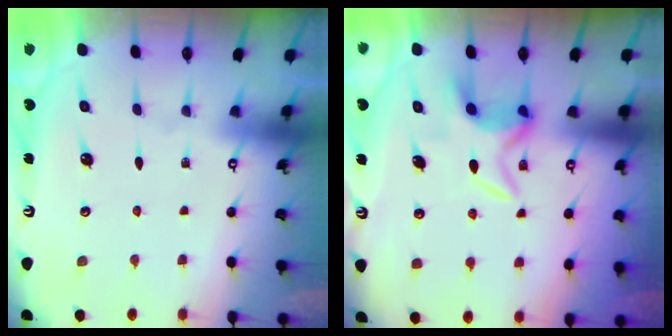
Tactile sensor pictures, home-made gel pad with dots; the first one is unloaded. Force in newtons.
{"total": 7.6, "press": 7.6, "slide": 0.5}